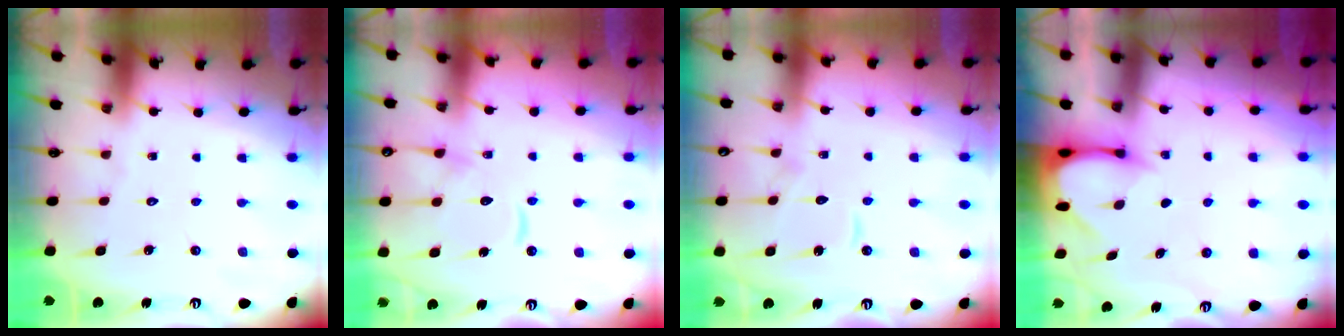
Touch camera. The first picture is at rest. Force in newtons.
{"total": 12.4, "press": 12.4, "slide": 1.3}
{"total": 4.8, "press": 4.7, "slide": 0.5}
{"total": 3.5, "press": 3.4, "slide": 0.3}